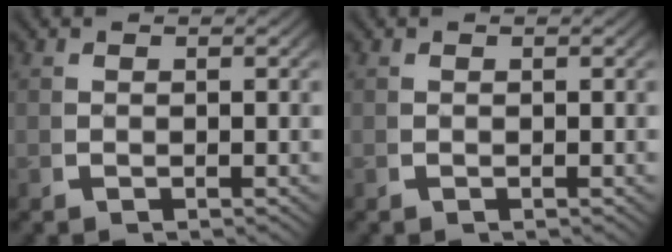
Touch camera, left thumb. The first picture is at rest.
{"total": 0.0}